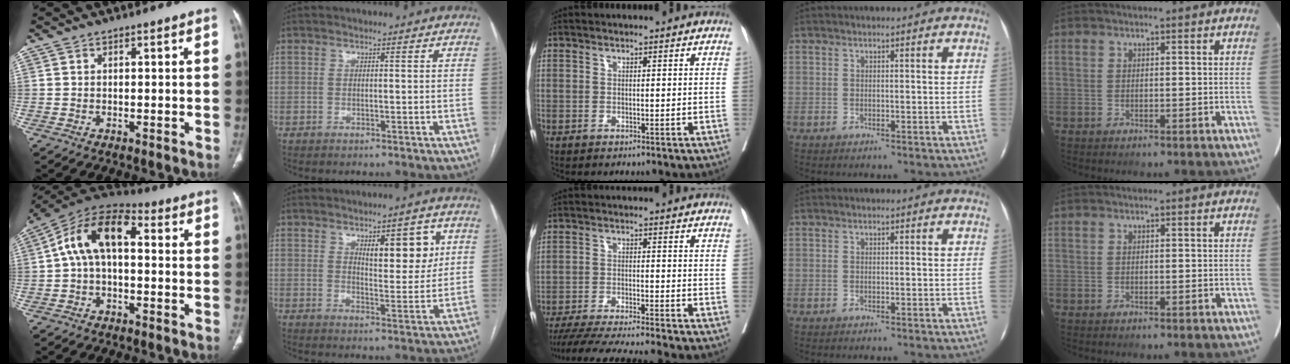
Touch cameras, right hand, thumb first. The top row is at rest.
{"thumb": {"total": 12.2, "force": [1.0, 6.9, 9.9], "torque": [-0.167, 0.041, 0.004]}, "index": {"total": 7.8, "force": [3.3, 2.6, 6.5], "torque": [-0.093, 0.000, 0.050]}, "middle": {"total": 14.1, "force": [-12.6, -1.4, 6.2], "torque": [-0.086, -0.032, -0.201]}}